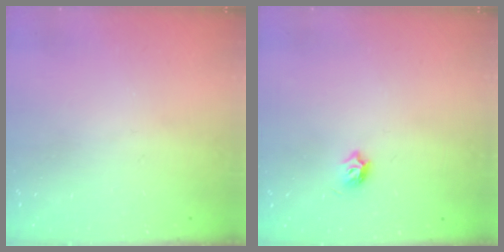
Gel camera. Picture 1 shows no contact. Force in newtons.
{"total": 4.0, "press": 3.8, "slide": 1.0}